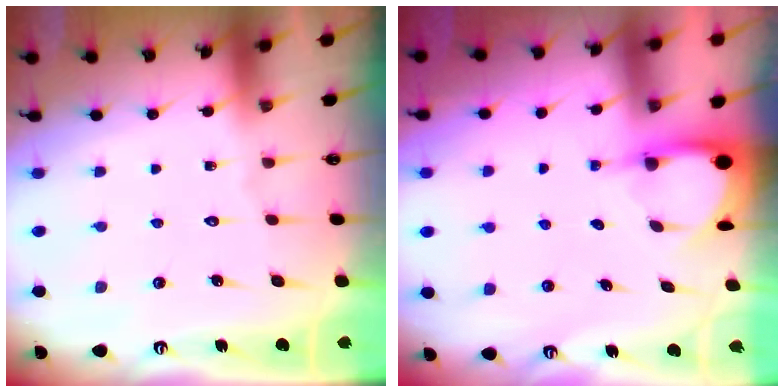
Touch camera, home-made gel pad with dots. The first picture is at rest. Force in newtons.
{"total": 3.4, "press": 3.4, "slide": 0.2}